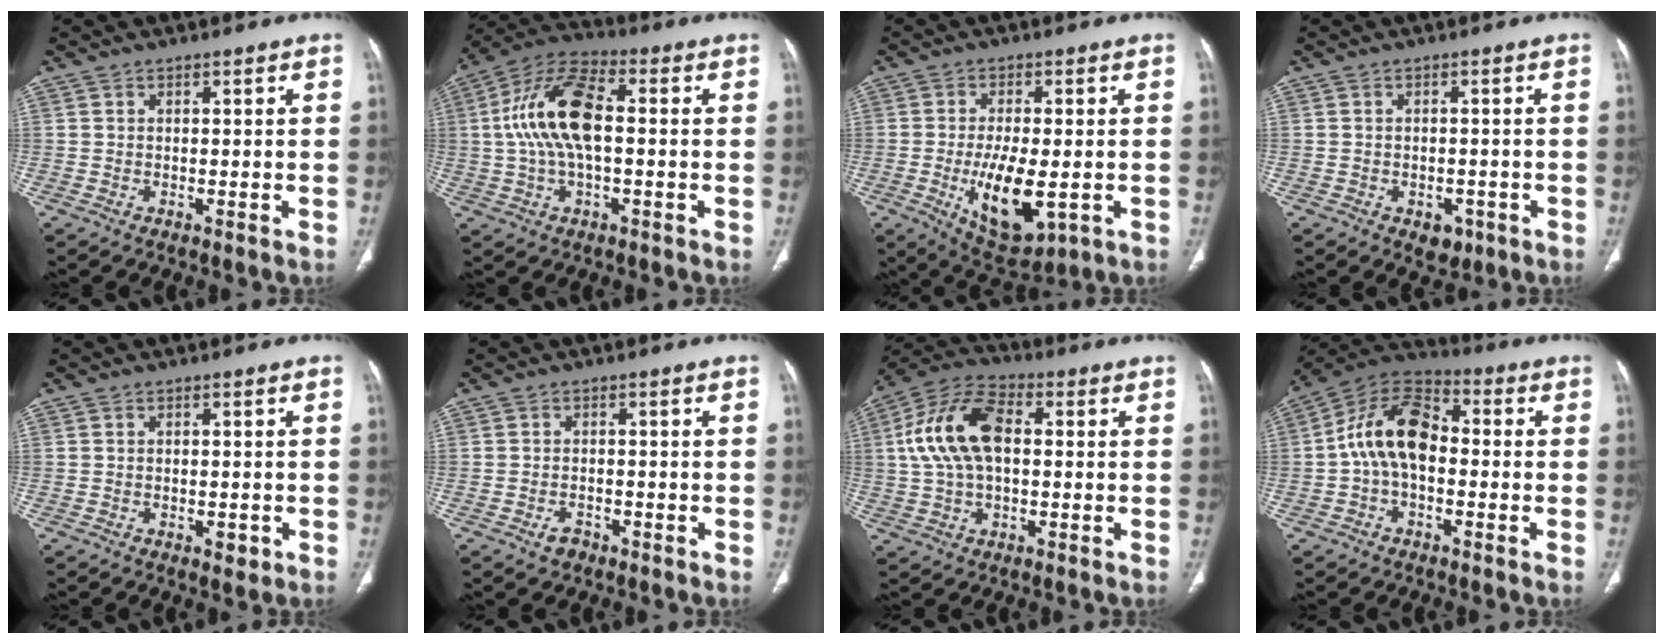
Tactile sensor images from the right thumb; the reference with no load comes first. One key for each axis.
{"total": 14.4, "fx": 0.8, "fy": 6.6, "fz": 12.8, "tx": -0.262, "ty": 0.035, "tz": 0.008}
{"total": 12.0, "fx": -2.7, "fy": 5.2, "fz": 10.4, "tx": -0.170, "ty": -0.017, "tz": -0.033}
{"total": 3.5, "fx": -1.7, "fy": 2.4, "fz": 1.8, "tx": -0.007, "ty": 0.002, "tz": -0.015}
{"total": 1.9, "fx": -0.8, "fy": 1.1, "fz": 1.4, "tx": -0.014, "ty": 0.001, "tz": -0.008}
{"total": 2.2, "fx": -1.4, "fy": 1.4, "fz": 0.9, "tx": -0.014, "ty": 0.008, "tz": -0.020}
{"total": 14.4, "fx": 1.7, "fy": 8.3, "fz": 11.6, "tx": -0.231, "ty": 0.031, "tz": 0.025}
{"total": 13.2, "fx": -0.6, "fy": 8.2, "fz": 10.4, "tx": -0.173, "ty": 0.039, "tz": -0.026}